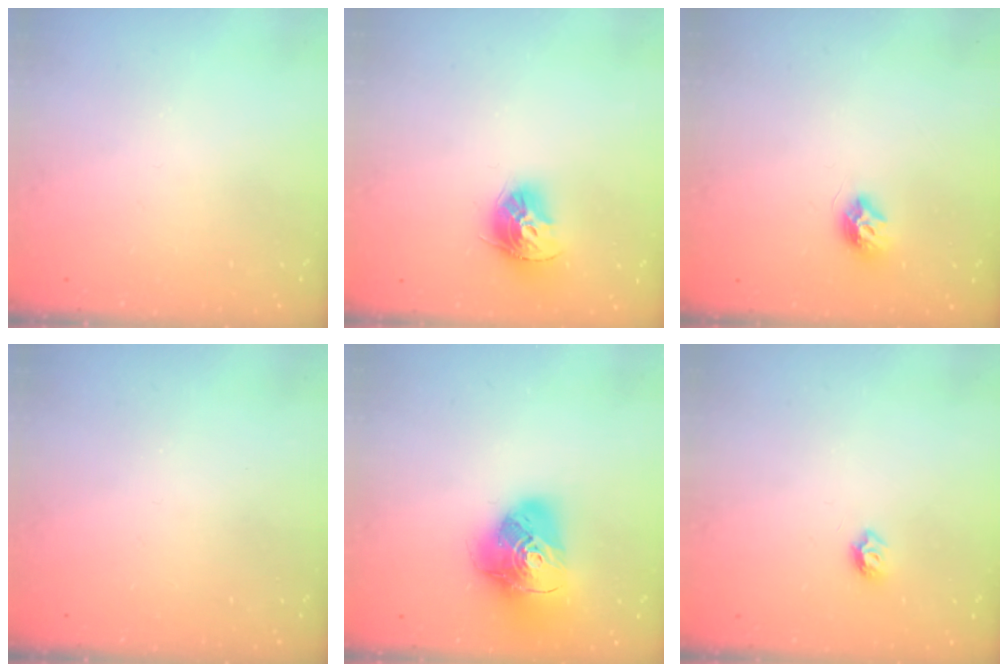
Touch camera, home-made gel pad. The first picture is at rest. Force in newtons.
{"total": 12.2, "press": 12.1, "slide": 1.1}
{"total": 8.2, "press": 8.2, "slide": 0.1}
{"total": 0.0}
{"total": 16.7, "press": 16.6, "slide": 2.2}
{"total": 5.9, "press": 5.9, "slide": 0.6}